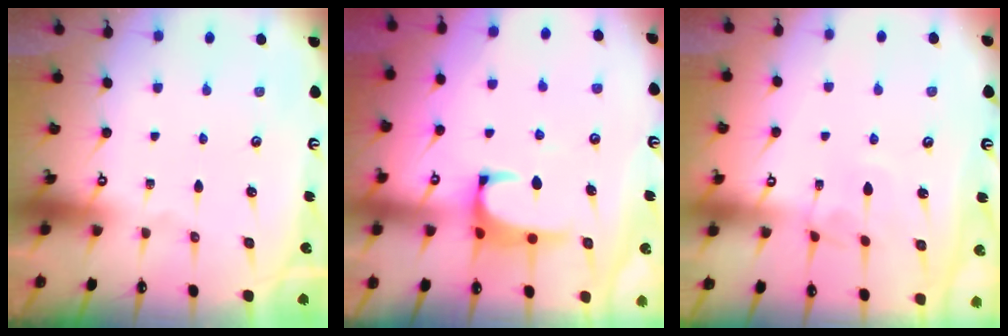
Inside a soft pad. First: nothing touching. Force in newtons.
{"total": 1.5, "press": 1.4, "slide": 0.5}
{"total": 1.2, "press": 1.2, "slide": 0.4}